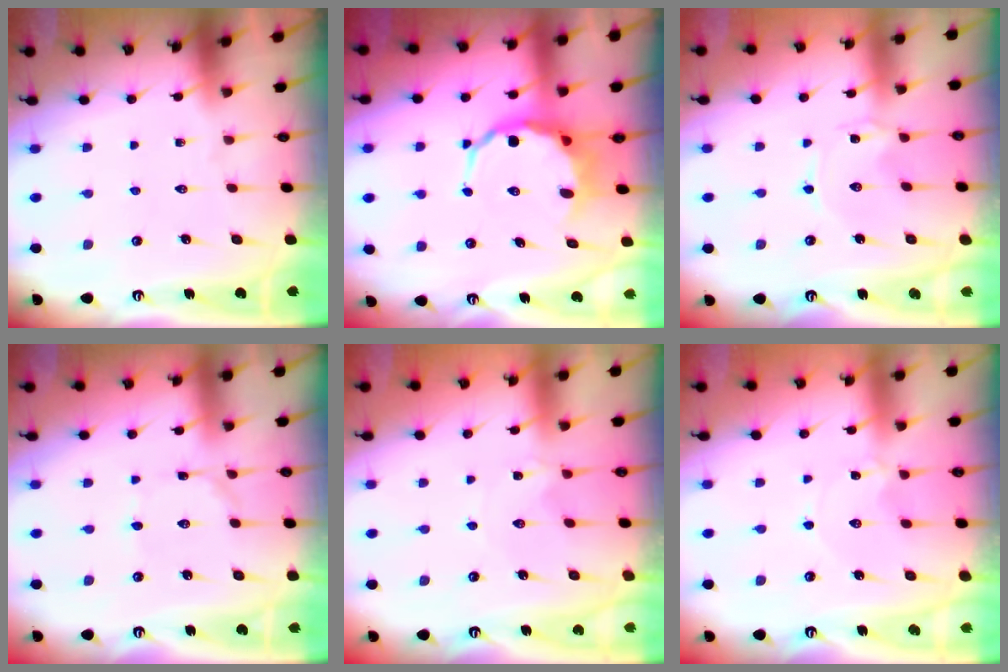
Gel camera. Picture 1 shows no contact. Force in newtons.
{"total": 6.7, "press": 6.4, "slide": 1.9}
{"total": 0.0}
{"total": 0.9, "press": 0.9, "slide": 0.1}
{"total": 0.0}
{"total": 1.6, "press": 1.6, "slide": 0.2}